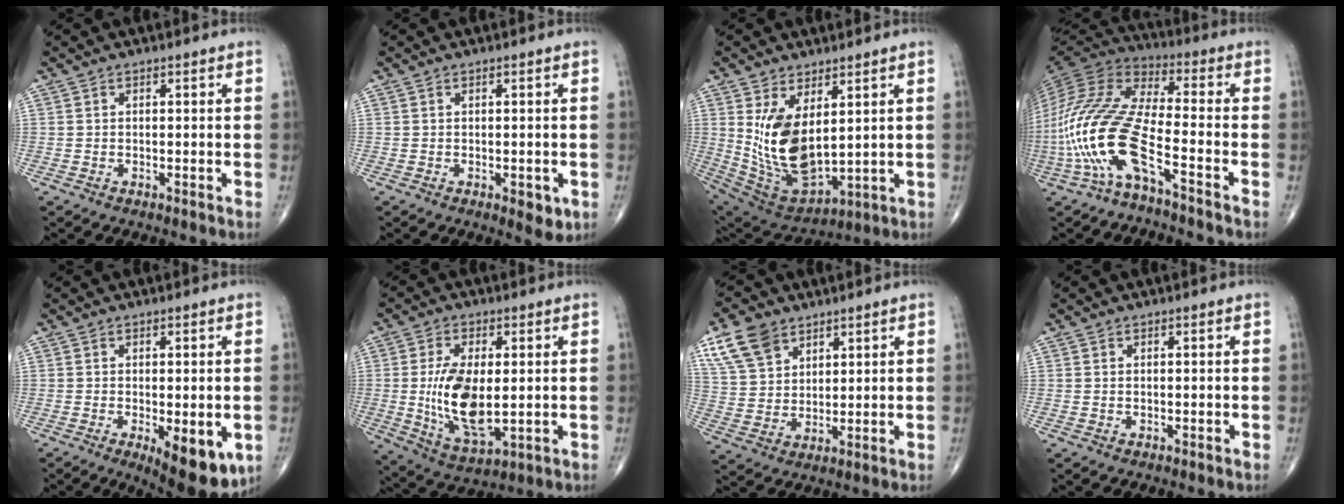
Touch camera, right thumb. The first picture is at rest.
{"total": 3.4, "force": [-0.9, 1.6, 2.9], "torque": [-0.026, -0.007, -0.006]}
{"total": 14.6, "force": [3.3, 7.5, 12.1], "torque": [-0.213, -0.028, 0.091]}
{"total": 18.1, "force": [-7.4, 5.2, 15.6], "torque": [-0.360, 0.053, -0.145]}
{"total": 10.7, "force": [-3.5, 4.1, 9.2], "torque": [-0.113, -0.019, -0.041]}
{"total": 13.8, "force": [0.2, 6.9, 11.9], "torque": [-0.216, -0.020, 0.017]}
{"total": 10.0, "force": [6.0, 6.5, 4.8], "torque": [-0.080, -0.016, 0.123]}
{"total": 0.0}